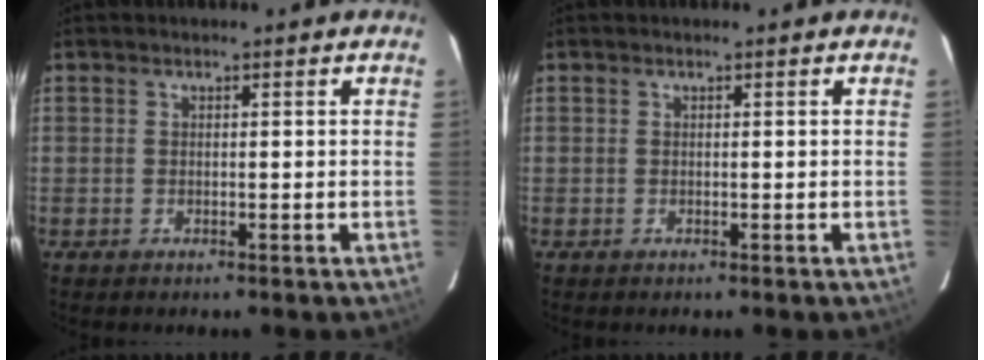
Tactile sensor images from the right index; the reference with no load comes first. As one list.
[{"total": 0.0}]